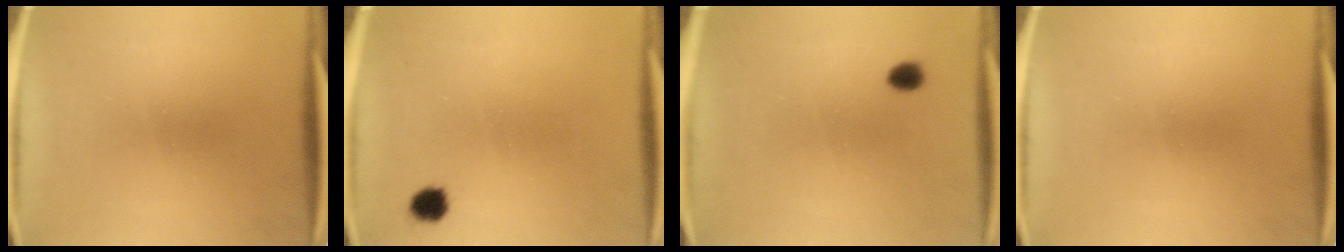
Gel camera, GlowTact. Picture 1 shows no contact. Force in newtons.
{"total": 2.8}
{"total": 2.1}
{"total": 0.0}